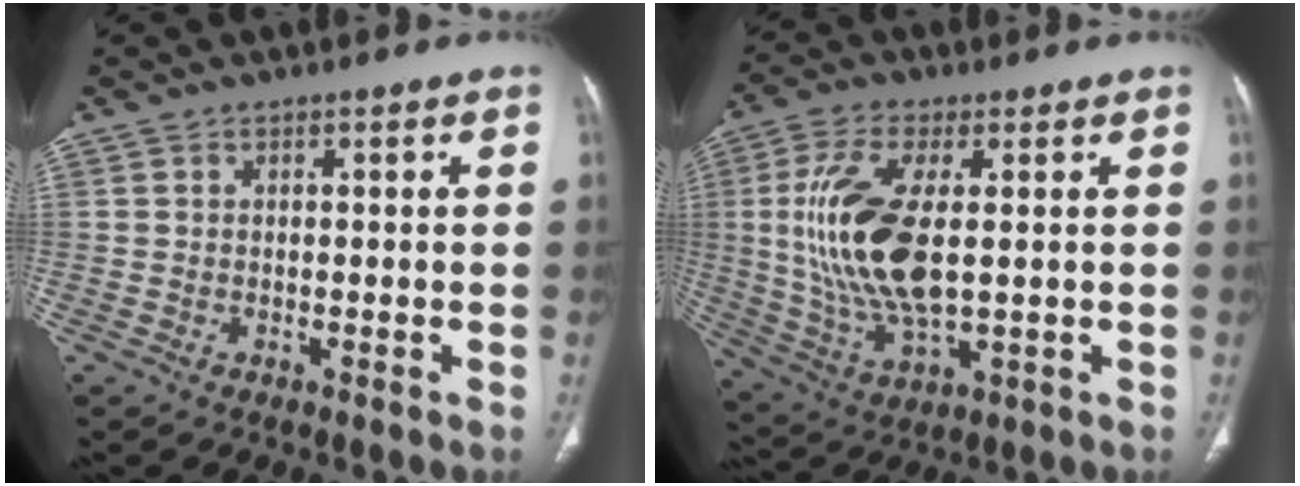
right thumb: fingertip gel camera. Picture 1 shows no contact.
{"total": 16.7, "force": [1.5, 7.2, 15.0], "torque": [-0.317, -0.011, 0.037]}